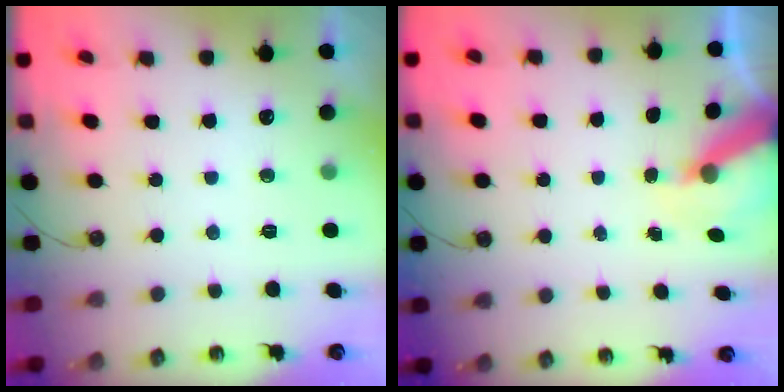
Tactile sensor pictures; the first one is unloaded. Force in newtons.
{"total": 7.7, "press": 7.7, "slide": 0.7}